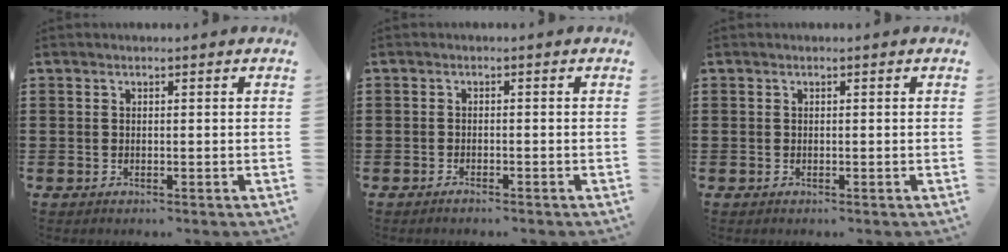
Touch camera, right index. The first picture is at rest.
{"total": 0.9, "force": [-0.9, 0.0, 0.3], "torque": [-0.009, -0.004, -0.017]}
{"total": 0.0}